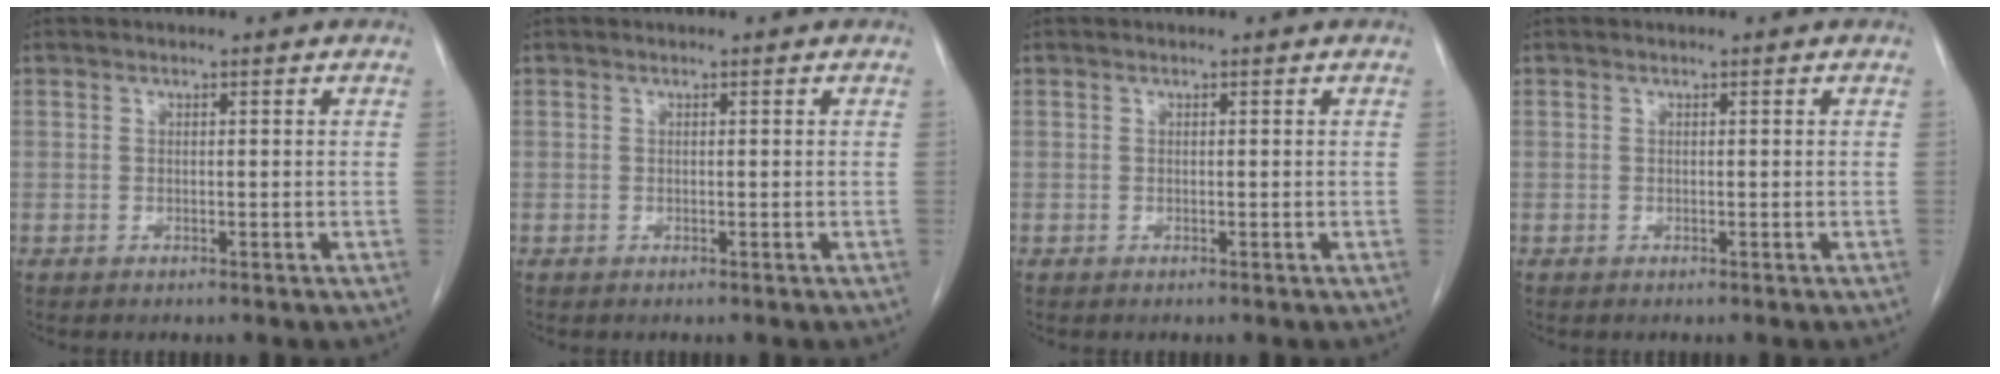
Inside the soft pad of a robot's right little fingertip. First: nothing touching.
{"total": 0.0}
{"total": 0.0}
{"total": 0.0}